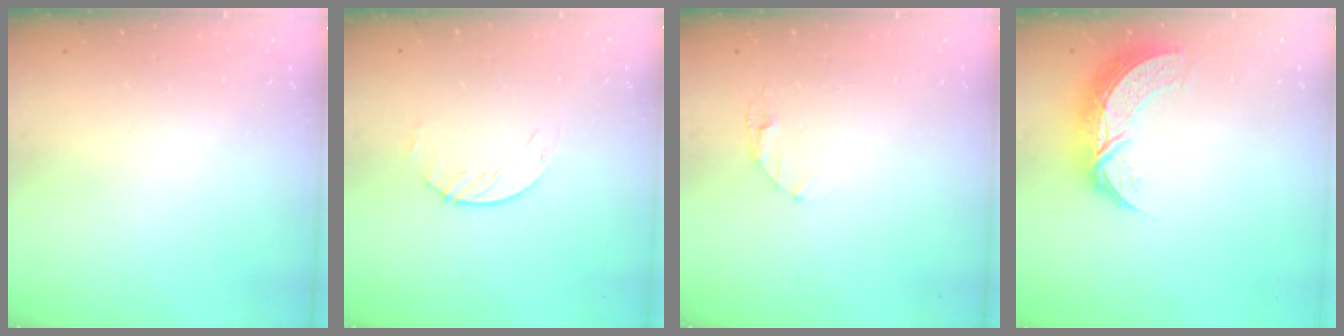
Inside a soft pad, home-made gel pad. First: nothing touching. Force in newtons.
{"total": 1.7, "press": 1.7, "slide": 0.2}
{"total": 2.9, "press": 2.9, "slide": 0.4}
{"total": 9.2, "press": 9.2, "slide": 0.6}